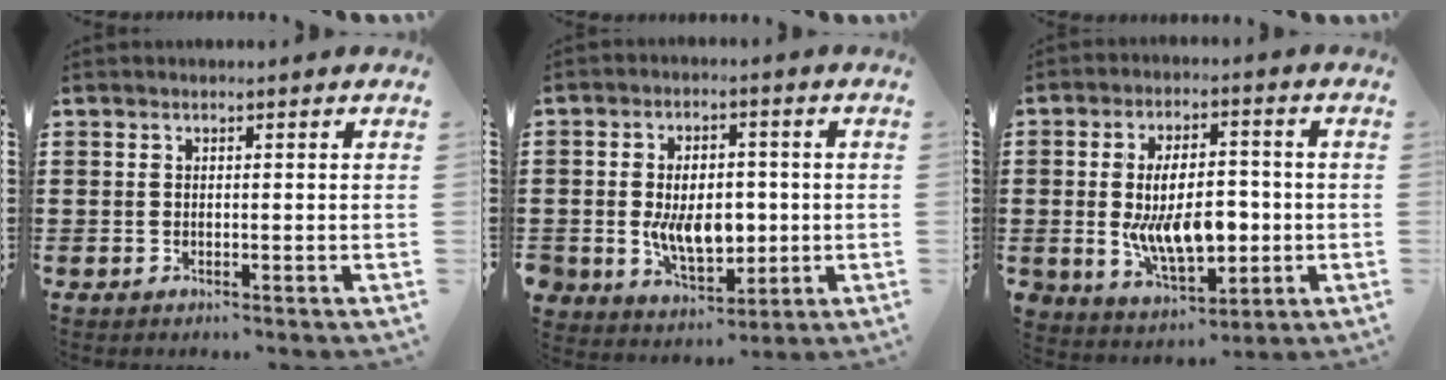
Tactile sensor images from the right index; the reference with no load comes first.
{"total": 8.0, "force": [-0.8, 5.3, 5.9], "torque": [-0.098, -0.003, -0.015]}
{"total": 11.2, "force": [-1.0, 6.0, 9.3], "torque": [-0.165, -0.005, -0.018]}